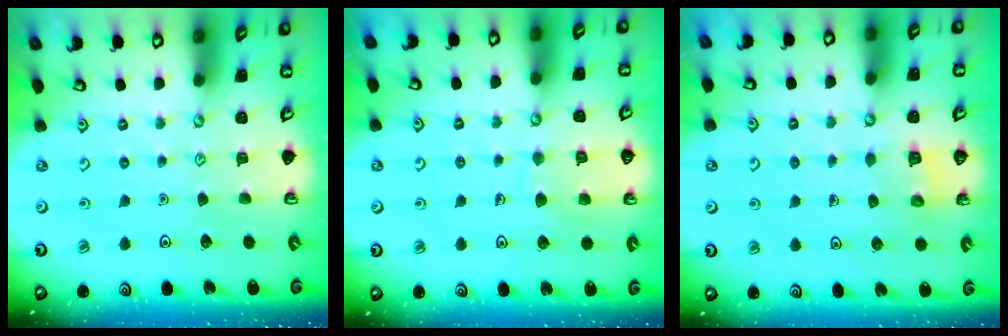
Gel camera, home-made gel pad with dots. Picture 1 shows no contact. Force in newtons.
{"total": 7.3, "press": 7.3, "slide": 0.7}
{"total": 2.2, "press": 2.2, "slide": 0.1}